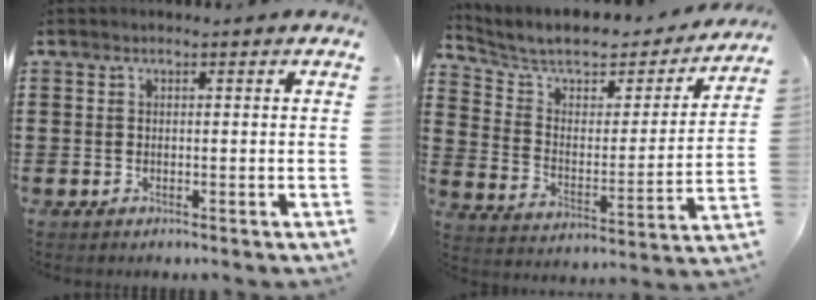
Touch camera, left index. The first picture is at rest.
{"total": 6.6, "force": [5.6, 2.5, 2.6], "torque": [-0.081, -0.033, 0.091]}